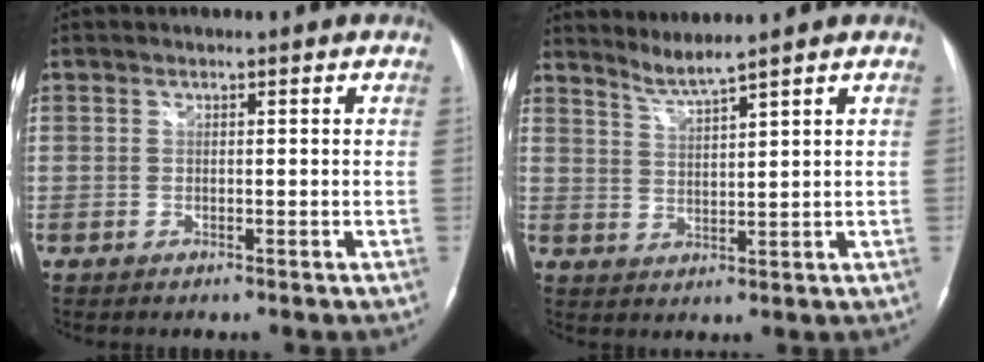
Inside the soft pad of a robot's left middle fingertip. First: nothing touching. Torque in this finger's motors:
{"motor_torque": [-0.24, -0.20, -0.08, 0.00]}